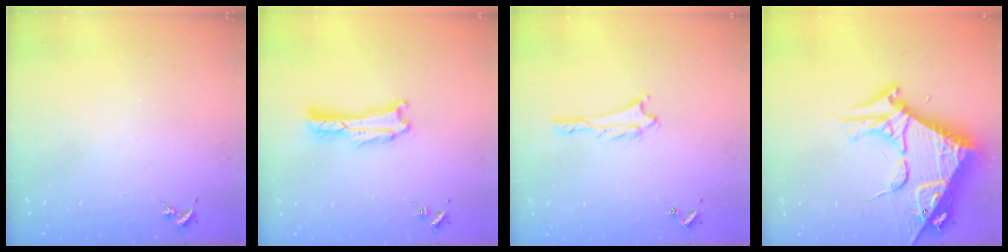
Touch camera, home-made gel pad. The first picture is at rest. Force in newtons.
{"total": 1.4, "press": 1.4, "slide": 0.0}
{"total": 0.8, "press": 0.8, "slide": 0.1}
{"total": 12.0, "press": 11.9, "slide": 1.3}